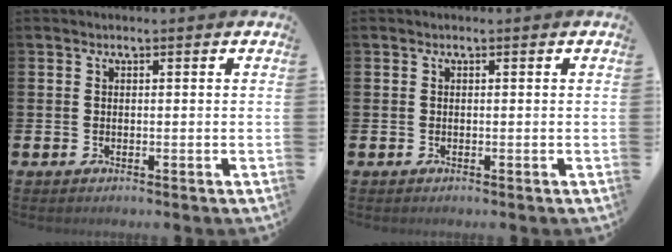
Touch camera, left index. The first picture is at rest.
{"total": 0.0}